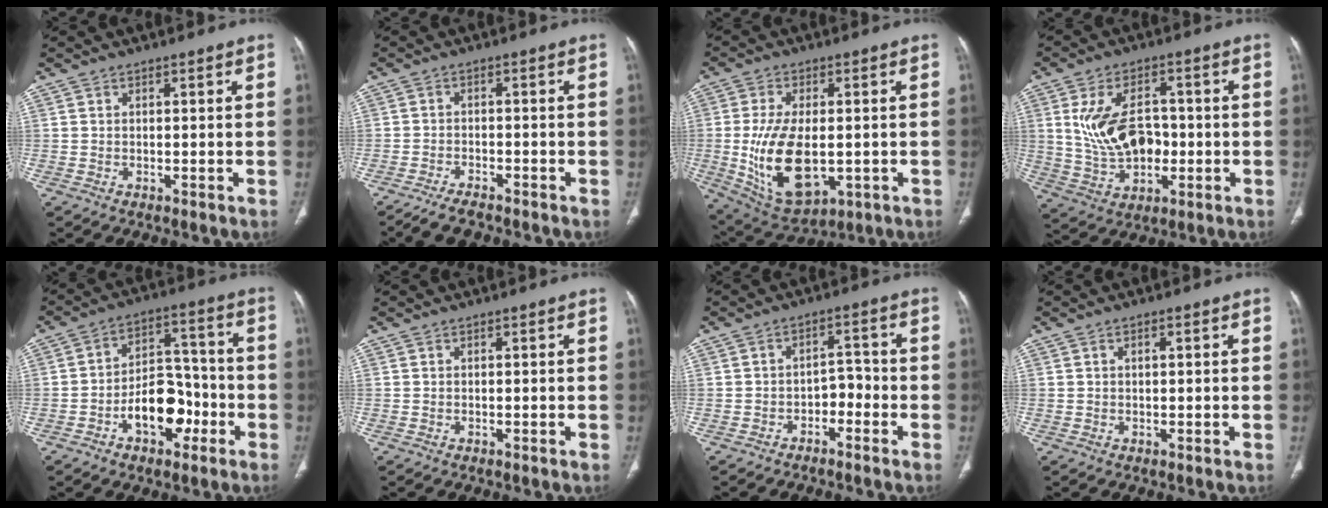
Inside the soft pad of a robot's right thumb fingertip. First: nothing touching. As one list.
[{"total": 5.0, "force": [-4.3, 1.5, 2.0], "torque": [-0.042, 0.010, -0.074]}, {"total": 15.8, "force": [-1.9, 8.5, 13.1], "torque": [-0.236, -0.011, -0.010]}, {"total": 12.8, "force": [0.2, 8.3, 9.7], "torque": [-0.156, 0.012, 0.019]}, {"total": 11.8, "force": [-4.6, 7.5, 7.9], "torque": [-0.089, 0.052, -0.074]}, {"total": 0.0}, {"total": 4.2, "force": [-2.3, 2.7, 2.1], "torque": [-0.013, 0.032, -0.039]}, {"total": 1.2, "force": [0.3, 0.6, 1.0], "torque": [-0.019, 0.003, 0.006]}]